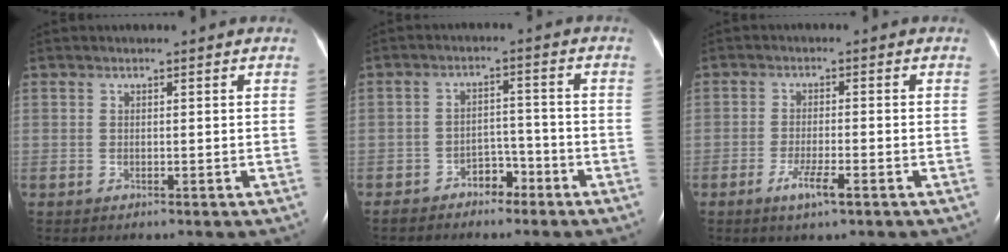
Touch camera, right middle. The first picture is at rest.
{"total": 3.9, "force": [-3.0, 2.0, 1.5], "torque": [-0.020, 0.009, -0.047]}
{"total": 4.0, "force": [-2.2, 0.4, 3.3], "torque": [-0.064, -0.005, -0.041]}